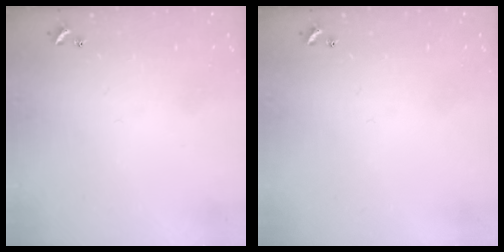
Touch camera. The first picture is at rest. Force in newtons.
{"total": 0.0}